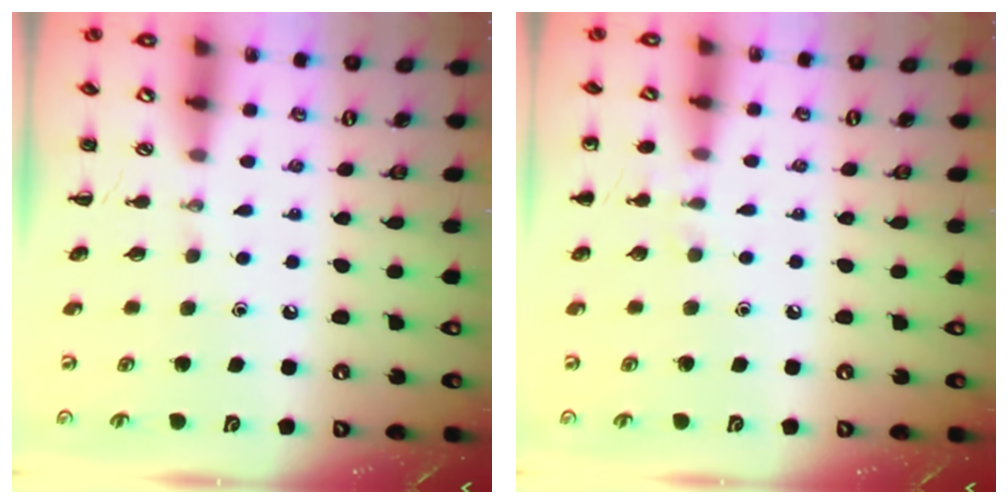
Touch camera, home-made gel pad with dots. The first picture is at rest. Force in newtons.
{"total": 4.5, "press": 4.3, "slide": 1.5}